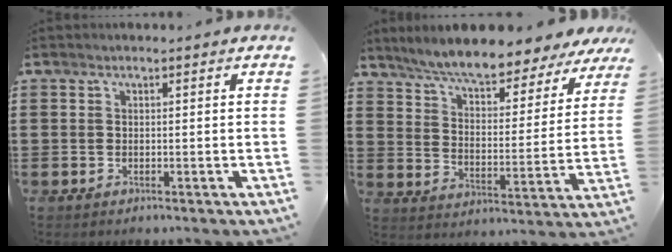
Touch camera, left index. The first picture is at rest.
{"total": 7.1, "force": [6.6, 0.4, 2.6], "torque": [-0.081, -0.036, 0.113]}